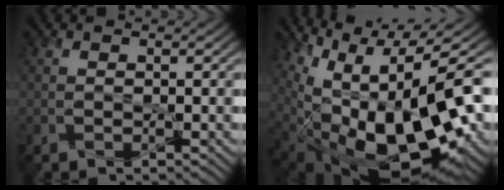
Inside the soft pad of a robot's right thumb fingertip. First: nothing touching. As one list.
[{"total": 17.5, "force": [0.4, 8.7, 15.1], "torque": [-0.231, -0.026, 0.044]}]